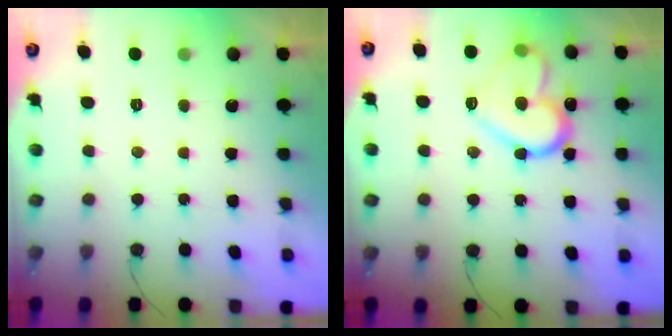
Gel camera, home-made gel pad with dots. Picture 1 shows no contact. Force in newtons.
{"total": 16.4, "press": 16.3, "slide": 1.9}